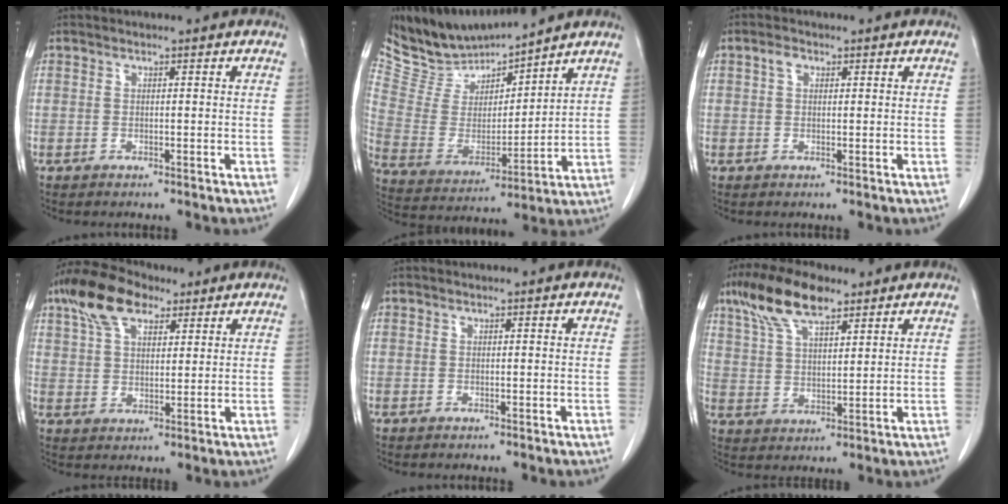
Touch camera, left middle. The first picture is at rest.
{"total": 11.2, "force": [11.1, 1.3, 1.5], "torque": [-0.047, -0.004, 0.235]}
{"total": 1.6, "force": [0.6, 1.1, 0.9], "torque": [-0.021, 0.007, 0.009]}
{"total": 9.5, "force": [5.8, 4.6, 5.9], "torque": [-0.127, 0.029, 0.109]}
{"total": 0.0}
{"total": 10.5, "force": [7.1, 3.3, 6.9], "torque": [-0.144, 0.021, 0.136]}